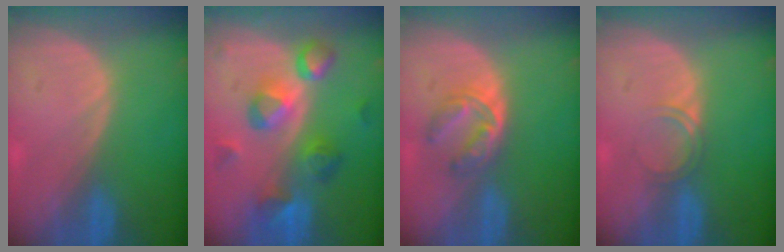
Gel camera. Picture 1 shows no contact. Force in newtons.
{"total": 9.2, "press": 8.6, "slide": 3.3}
{"total": 5.1, "press": 4.7, "slide": 1.9}
{"total": 2.0, "press": 2.0, "slide": 0.2}